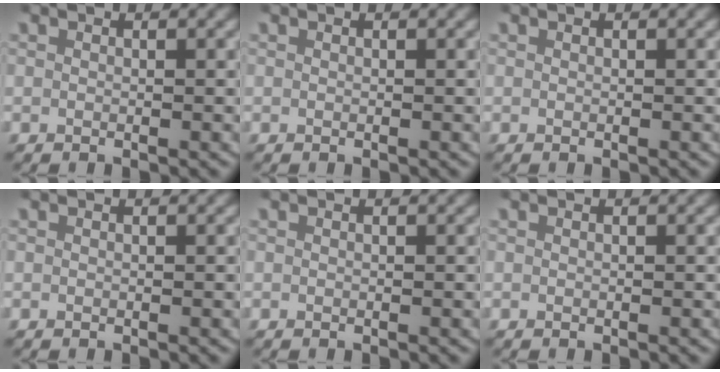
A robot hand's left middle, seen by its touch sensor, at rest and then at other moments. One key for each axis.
{"total": 0.0}
{"total": 0.0}
{"total": 0.0}
{"total": 0.0}
{"total": 0.0}